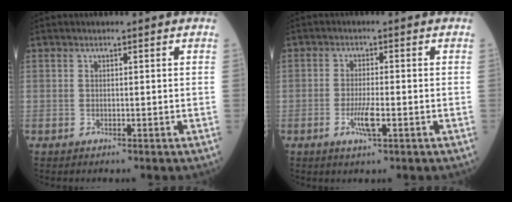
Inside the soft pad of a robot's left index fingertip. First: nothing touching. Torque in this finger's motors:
{"motor_torque": [-0.13, -0.03, 0.08, 0.03]}